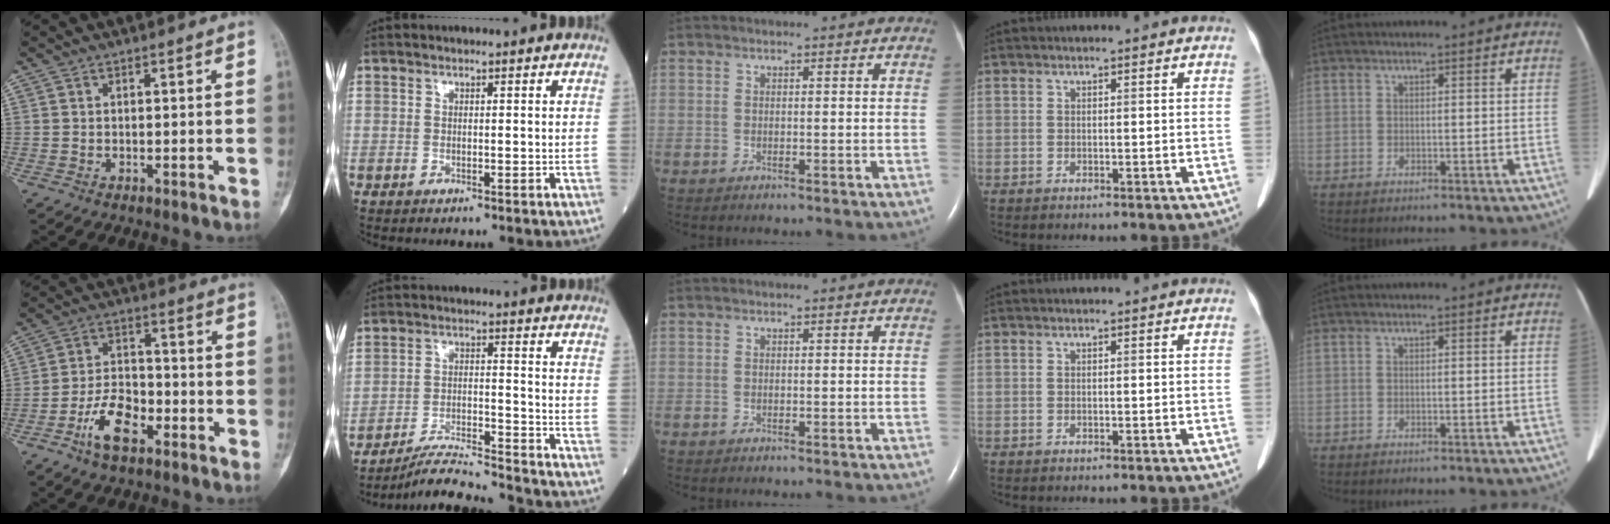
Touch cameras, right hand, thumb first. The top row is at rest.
{"thumb": {"total": 9.4, "force": [-4.9, 4.8, 6.4], "torque": [-0.106, 0.029, -0.092]}, "index": {"total": 8.6, "force": [-8.4, -0.9, 1.7], "torque": [-0.029, -0.005, -0.151]}}